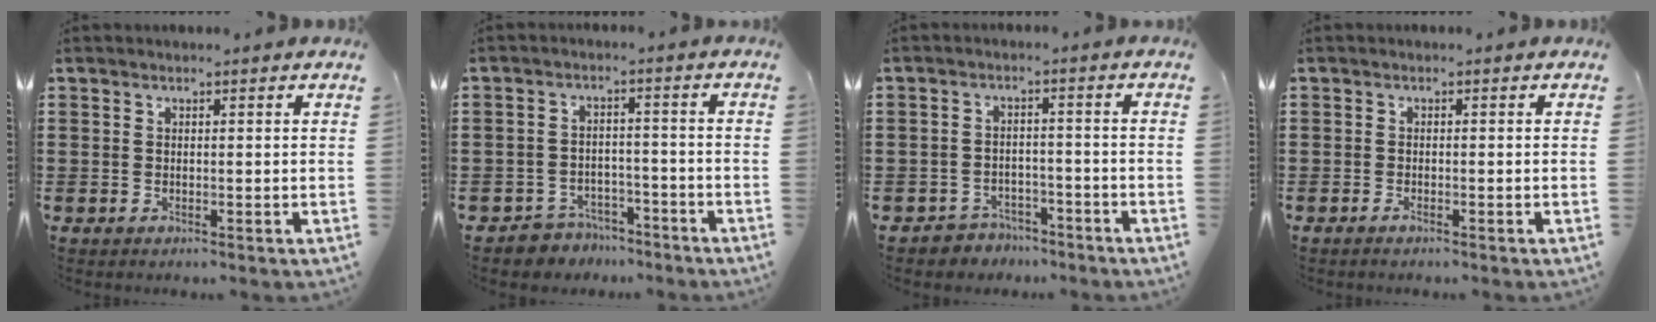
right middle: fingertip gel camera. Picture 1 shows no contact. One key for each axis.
{"total": 4.1, "fx": -3.9, "fy": 1.1, "fz": -0.2, "tx": -0.006, "ty": 0.006, "tz": -0.082}
{"total": 3.3, "fx": -3.1, "fy": 0.9, "fz": -0.3, "tx": -0.005, "ty": 0.002, "tz": -0.068}
{"total": 0.7, "fx": -0.5, "fy": 0.1, "fz": 0.5, "tx": -0.011, "ty": -0.005, "tz": -0.008}